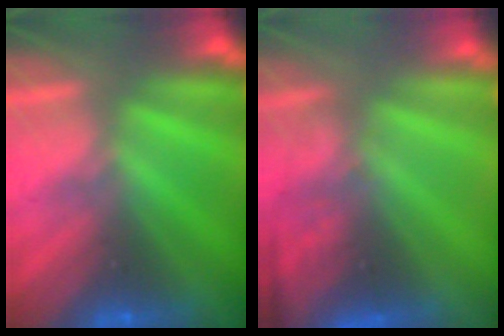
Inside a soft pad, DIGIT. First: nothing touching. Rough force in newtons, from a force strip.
{"total": 3.3}